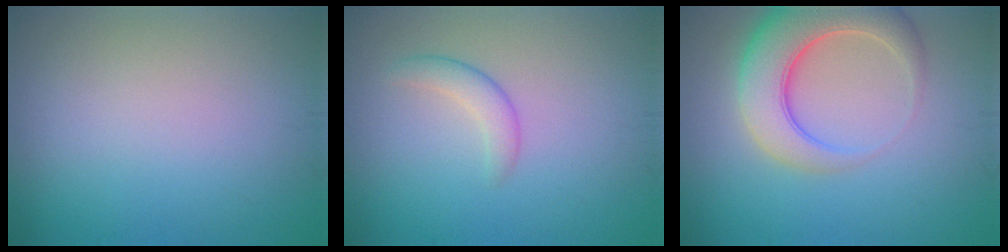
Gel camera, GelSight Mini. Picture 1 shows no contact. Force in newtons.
{"total": 1.9, "press": 1.9, "slide": 0.0}
{"total": 7.2, "press": 7.2, "slide": 0.6}